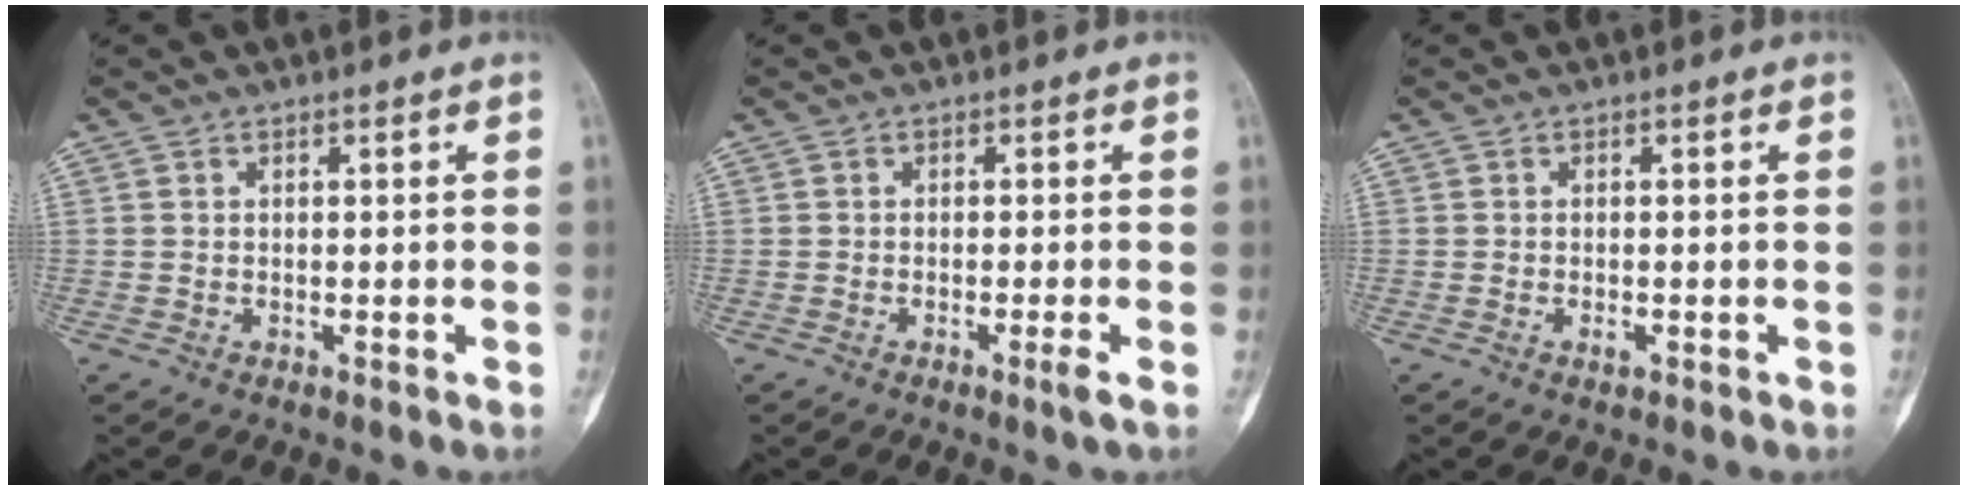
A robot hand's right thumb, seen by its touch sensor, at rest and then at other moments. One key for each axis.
{"total": 1.7, "fx": -0.8, "fy": -0.3, "fz": 1.5, "tx": -0.033, "ty": -0.004, "tz": -0.017}
{"total": 1.0, "fx": -0.4, "fy": 0.6, "fz": 0.8, "tx": -0.014, "ty": 0.001, "tz": -0.007}